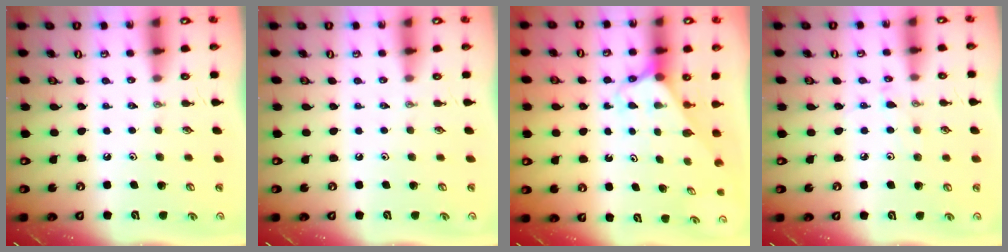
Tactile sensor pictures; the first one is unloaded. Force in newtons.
{"total": 0.0}
{"total": 2.6, "press": 2.6, "slide": 0.1}
{"total": 3.6, "press": 3.6, "slide": 0.4}